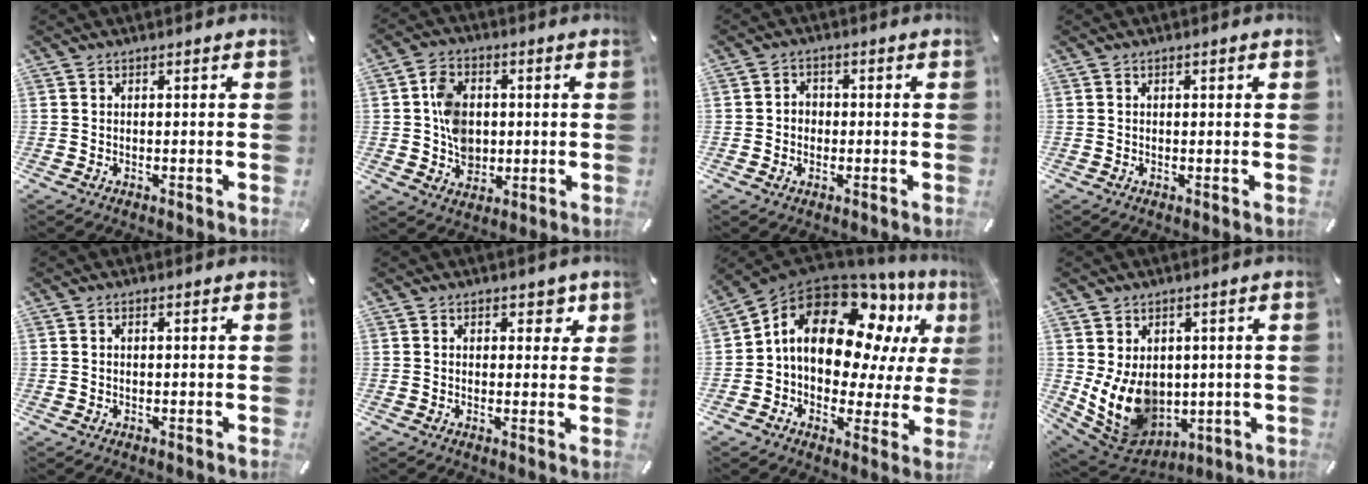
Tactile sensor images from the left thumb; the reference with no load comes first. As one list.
[{"total": 9.0, "force": [0.2, 7.6, 4.9], "torque": [-0.089, 0.010, 0.007]}, {"total": 3.4, "force": [-1.0, 3.0, 1.4], "torque": [-0.018, 0.007, -0.022]}, {"total": 0.9, "force": [0.2, 0.5, 0.7], "torque": [-0.015, 0.005, 0.002]}, {"total": 0.8, "force": [0.0, 0.6, 0.5], "torque": [-0.011, 0.004, -0.001]}, {"total": 3.9, "force": [1.8, 2.7, 2.2], "torque": [-0.002, -0.008, 0.020]}, {"total": 19.2, "force": [8.0, 12.4, 12.2], "torque": [-0.223, -0.050, 0.136]}, {"total": 12.2, "force": [0.3, 10.3, 6.5], "torque": [-0.138, -0.022, 0.014]}]